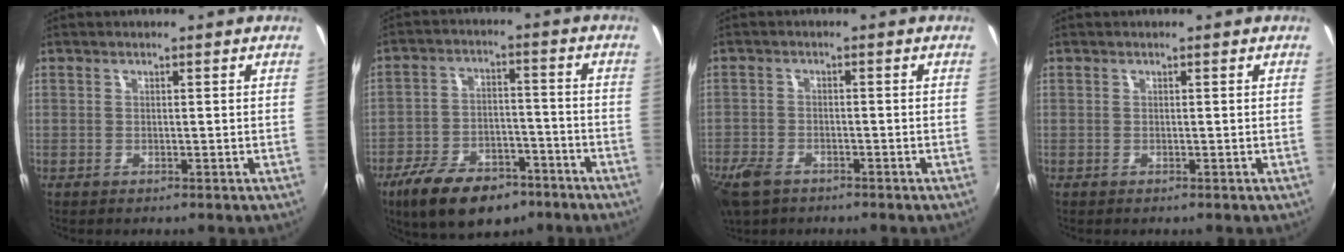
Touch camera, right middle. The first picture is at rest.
{"total": 15.5, "force": [-10.2, 7.7, 8.6], "torque": [-0.185, -0.013, -0.162]}
{"total": 7.4, "force": [-5.1, 4.0, 3.6], "torque": [-0.104, -0.018, -0.099]}
{"total": 0.0}